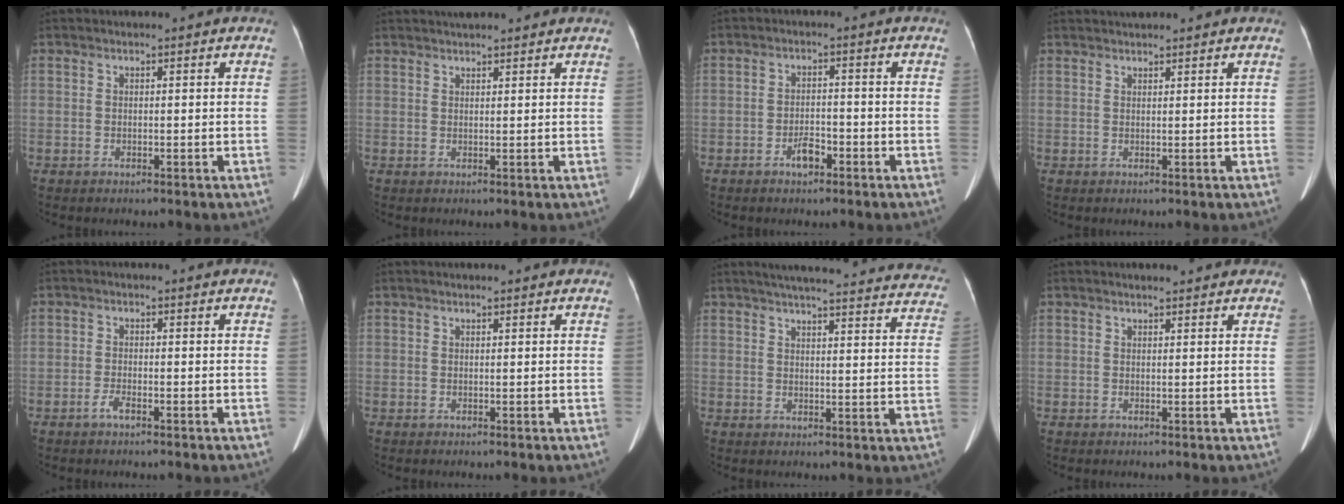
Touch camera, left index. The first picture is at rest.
{"total": 5.4, "force": [4.9, 0.9, 2.2], "torque": [-0.029, 0.035, 0.067]}
{"total": 2.9, "force": [-1.9, 1.2, 1.8], "torque": [-0.032, 0.004, -0.032]}
{"total": 3.1, "force": [2.9, 0.4, 1.1], "torque": [-0.013, 0.030, 0.045]}
{"total": 1.4, "force": [-1.0, 0.2, 1.0], "torque": [-0.022, -0.001, -0.020]}
{"total": 1.3, "force": [1.2, 0.3, 0.6], "torque": [-0.008, 0.016, 0.015]}
{"total": 30.3, "force": [27.9, 4.2, 11.1], "torque": [-0.159, -0.050, 0.319]}
{"total": 4.2, "force": [3.5, 1.1, 1.9], "torque": [-0.020, 0.021, 0.040]}